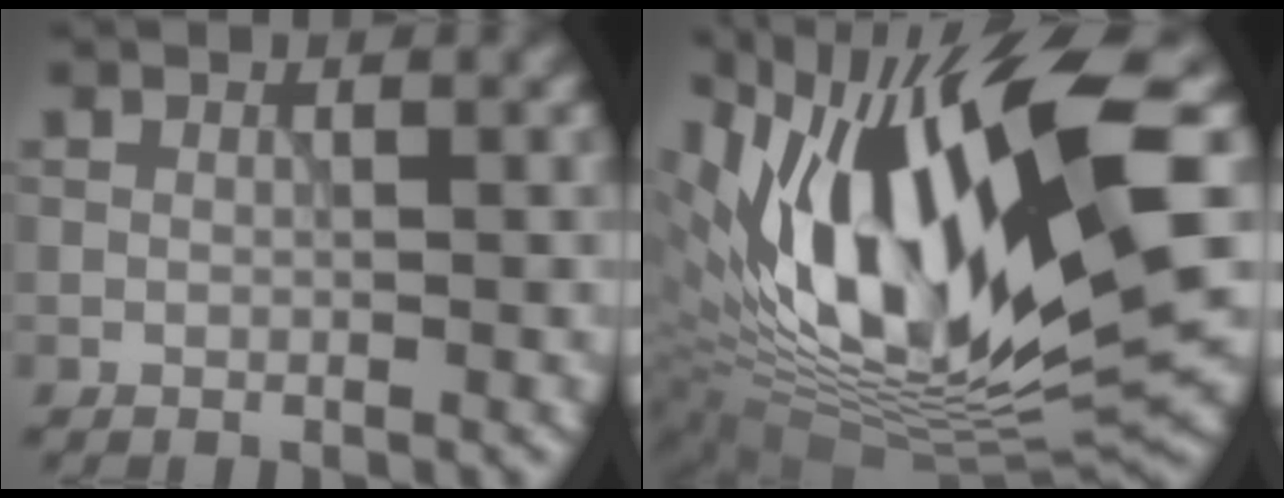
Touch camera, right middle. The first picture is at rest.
{"total": 16.4, "force": [2.6, 5.4, 15.2], "torque": [-0.284, 0.000, 0.047]}